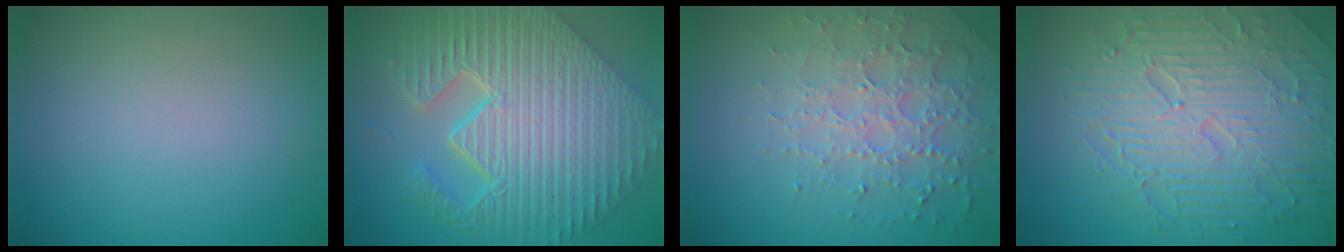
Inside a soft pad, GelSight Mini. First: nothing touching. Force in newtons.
{"total": 11.5, "press": 7.7, "slide": 8.4}
{"total": 4.4, "press": 3.9, "slide": 2.1}
{"total": 9.2, "press": 6.3, "slide": 6.7}